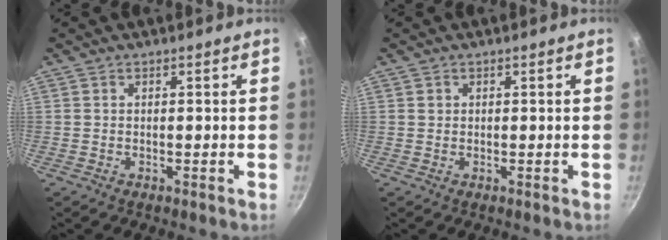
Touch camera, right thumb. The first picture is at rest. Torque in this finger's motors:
{"motor_torque": [-0.14, 0.26, 0.32, 0.13, -0.02]}